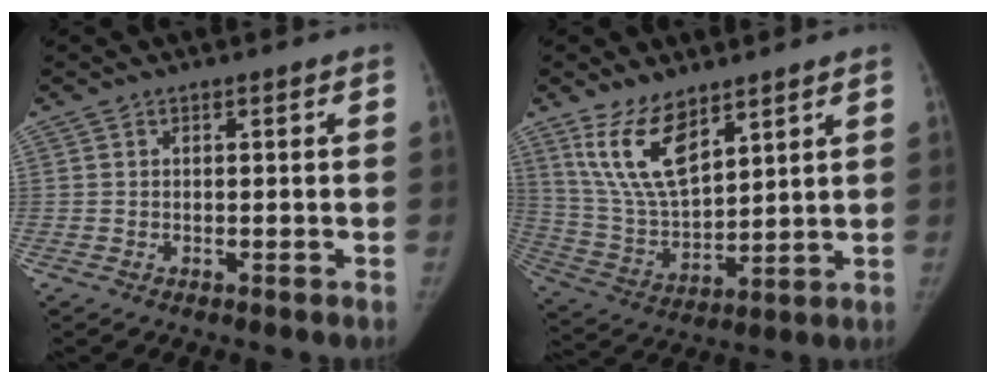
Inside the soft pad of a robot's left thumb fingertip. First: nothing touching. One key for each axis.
{"total": 12.9, "fx": 8.2, "fy": 5.5, "fz": 8.4, "tx": -0.141, "ty": -0.043, "tz": 0.177}